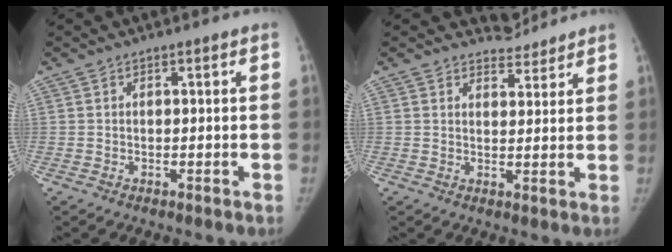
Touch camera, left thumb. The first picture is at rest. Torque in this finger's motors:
{"motor_torque": [1.05, -0.17, 0.24, 0.03, 0.05]}